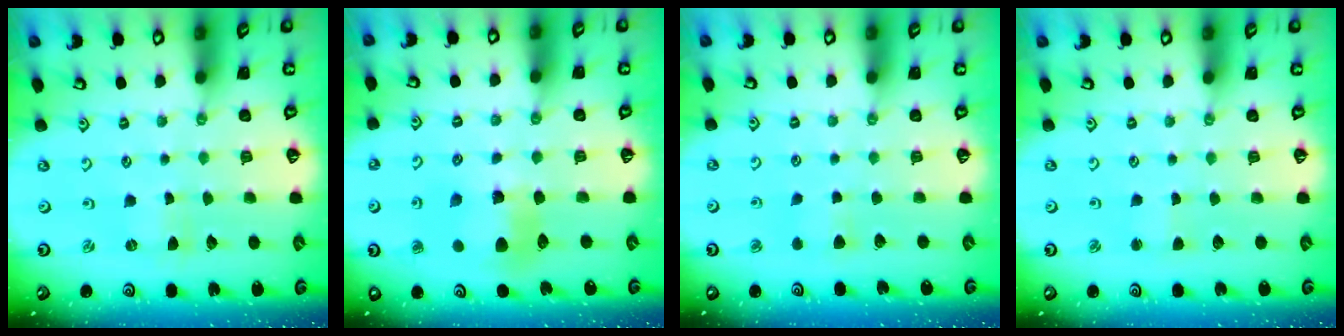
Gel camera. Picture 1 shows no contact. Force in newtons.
{"total": 9.0, "press": 8.9, "slide": 1.1}
{"total": 3.8, "press": 3.7, "slide": 0.7}
{"total": 1.2, "press": 1.2, "slide": 0.2}